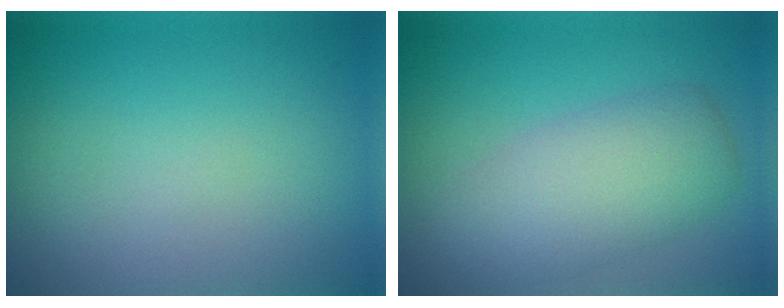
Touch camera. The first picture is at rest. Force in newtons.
{"total": 5.5, "press": 5.5, "slide": 0.5}